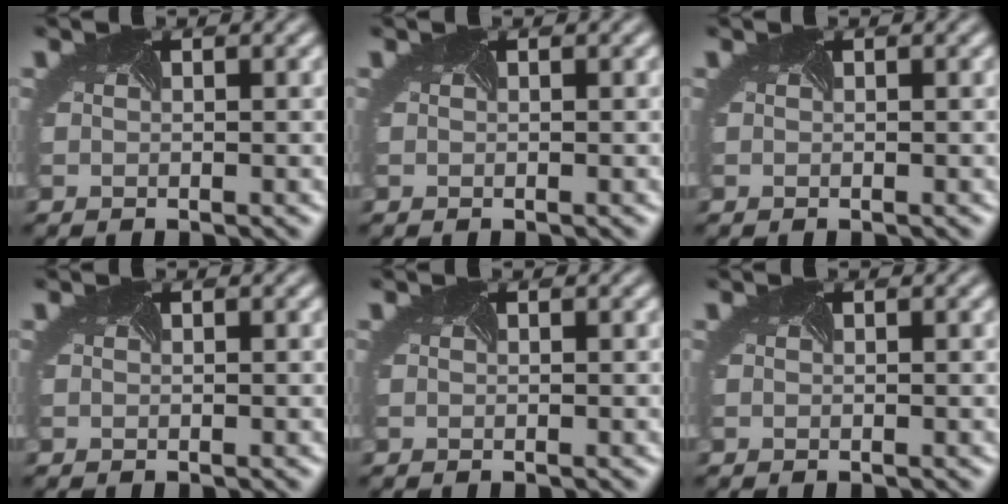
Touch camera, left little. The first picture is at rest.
{"total": 0.0}
{"total": 0.0}
{"total": 0.0}
{"total": 0.0}
{"total": 0.0}